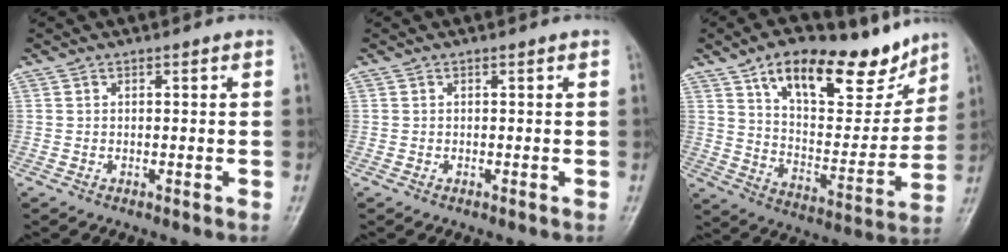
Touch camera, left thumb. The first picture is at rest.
{"total": 0.0}
{"total": 22.3, "force": [14.5, 9.8, 13.8], "torque": [-0.160, -0.053, 0.235]}